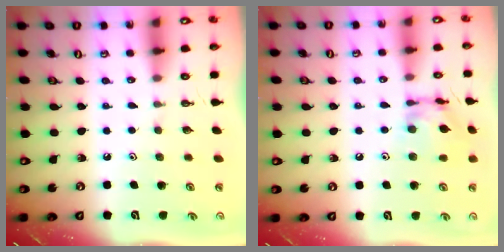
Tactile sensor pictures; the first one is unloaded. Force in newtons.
{"total": 13.1, "press": 13.1, "slide": 1.1}